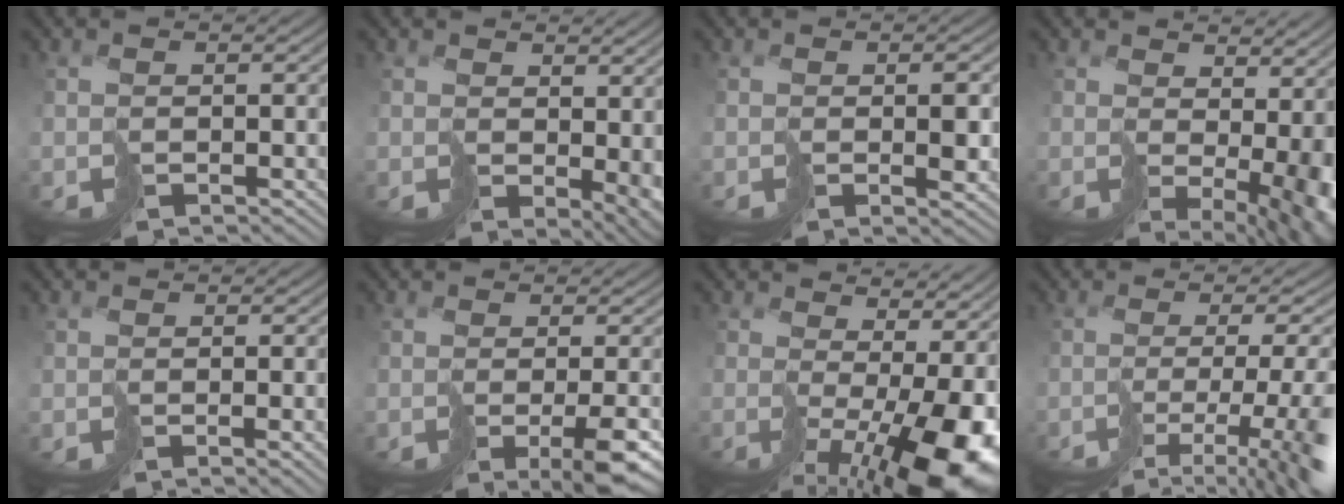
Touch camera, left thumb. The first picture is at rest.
{"total": 4.9, "force": [0.7, 2.6, 4.1], "torque": [-0.061, -0.012, 0.019]}
{"total": 2.8, "force": [-0.1, 0.8, 2.7], "torque": [-0.043, -0.004, -0.002]}
{"total": 9.9, "force": [0.5, 4.5, 8.8], "torque": [-0.129, -0.024, 0.031]}
{"total": 3.2, "force": [-0.8, 0.6, 3.0], "torque": [-0.044, -0.002, -0.014]}
{"total": 6.7, "force": [-2.6, 1.5, 5.9], "torque": [-0.082, -0.005, -0.039]}
{"total": 13.5, "force": [-2.5, 5.3, 12.1], "torque": [-0.188, -0.028, -0.027]}
{"total": 11.7, "force": [-4.9, 3.3, 10.1], "torque": [-0.150, -0.019, -0.073]}